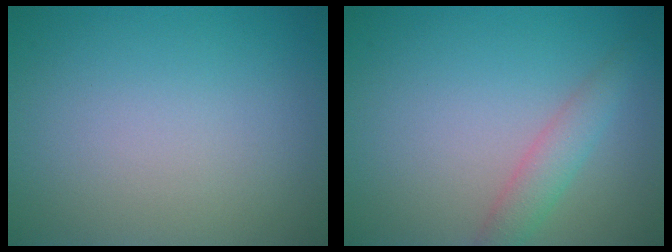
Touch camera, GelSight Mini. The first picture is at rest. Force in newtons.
{"total": 2.3, "press": 2.3, "slide": 0.0}